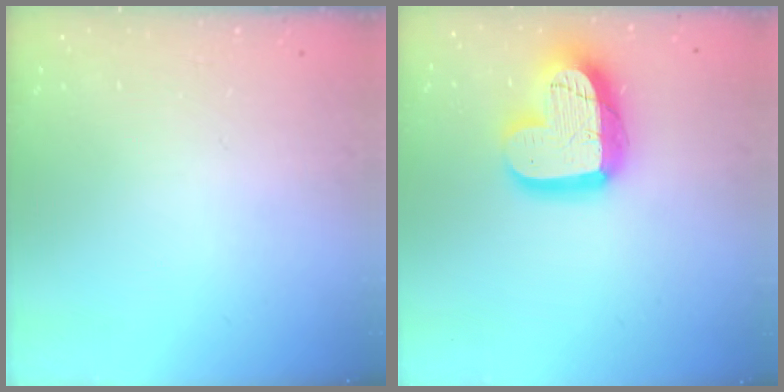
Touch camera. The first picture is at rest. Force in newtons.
{"total": 18.9, "press": 18.8, "slide": 1.5}